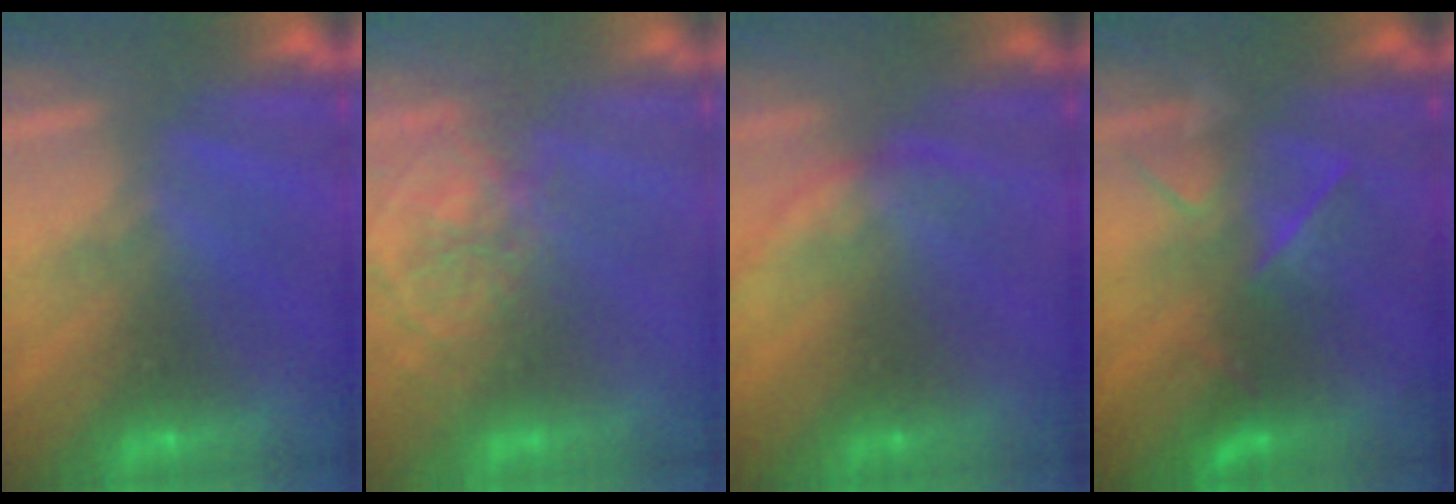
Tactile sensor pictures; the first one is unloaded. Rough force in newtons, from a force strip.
{"total": 3.7}
{"total": 1.9}
{"total": 2.6}